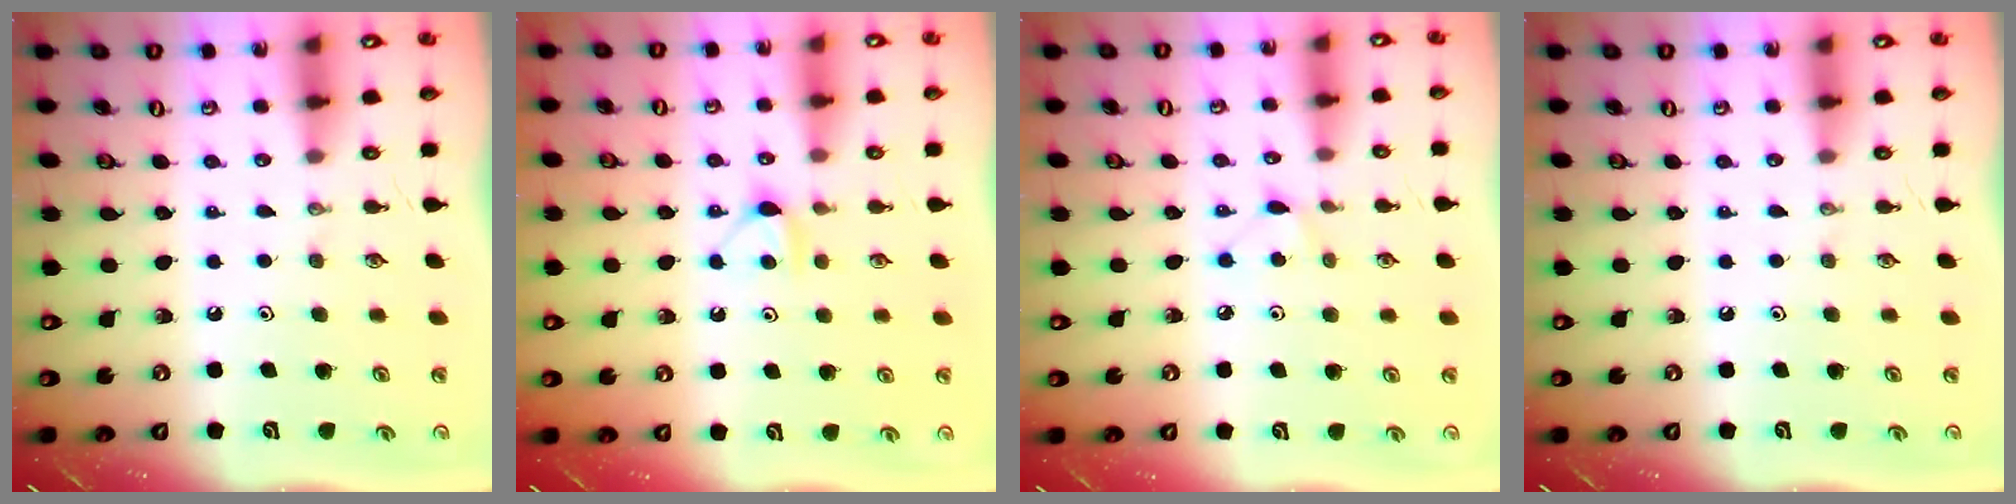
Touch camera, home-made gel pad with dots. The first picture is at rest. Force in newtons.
{"total": 5.7, "press": 5.7, "slide": 0.8}
{"total": 3.8, "press": 3.8, "slide": 0.6}
{"total": 0.0}